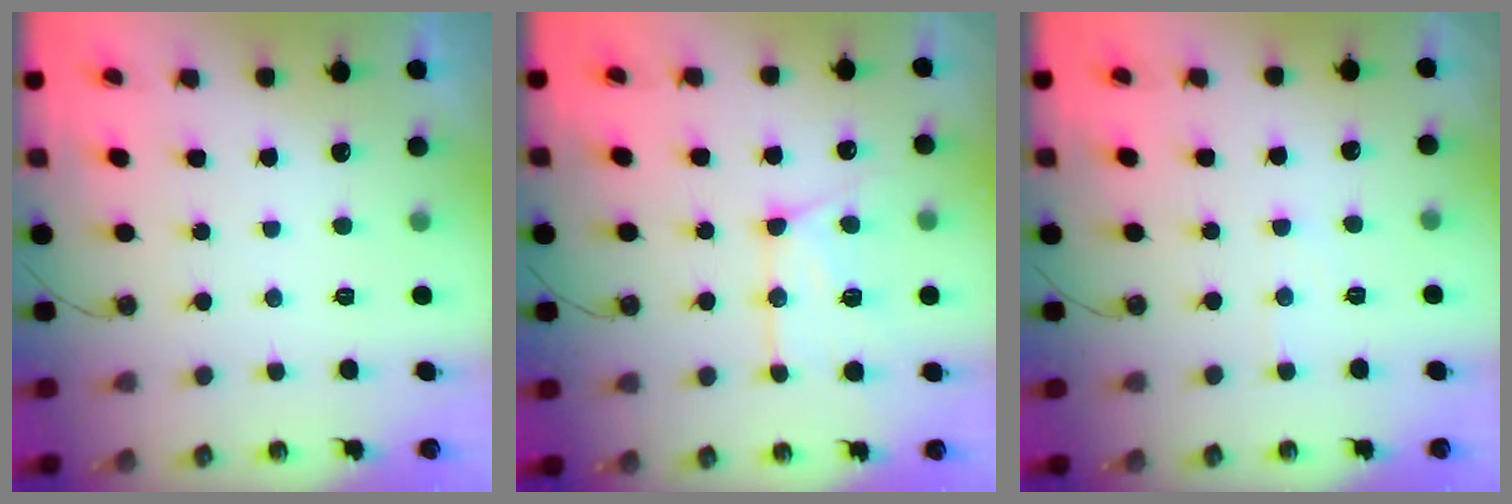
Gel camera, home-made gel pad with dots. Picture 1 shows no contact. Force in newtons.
{"total": 14.2, "press": 14.1, "slide": 1.0}
{"total": 4.7, "press": 4.7, "slide": 0.5}